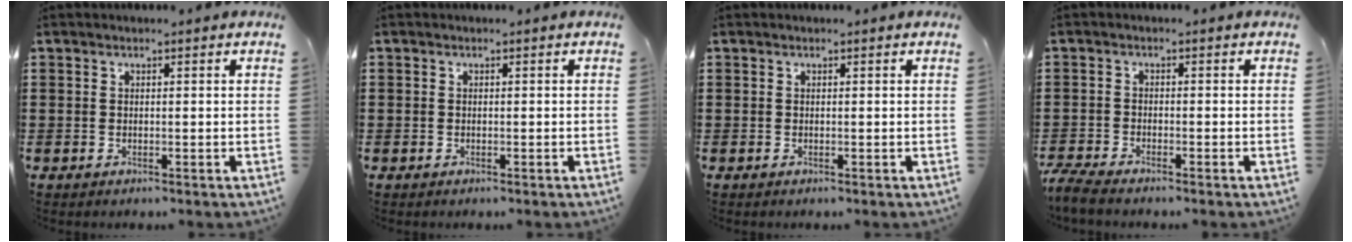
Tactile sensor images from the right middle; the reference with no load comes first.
{"total": 0.7, "force": [-0.2, 0.7, 0.0], "torque": [-0.002, 0.001, -0.005]}
{"total": 0.0}
{"total": 2.8, "force": [-2.6, 0.1, 1.0], "torque": [-0.038, -0.009, -0.058]}